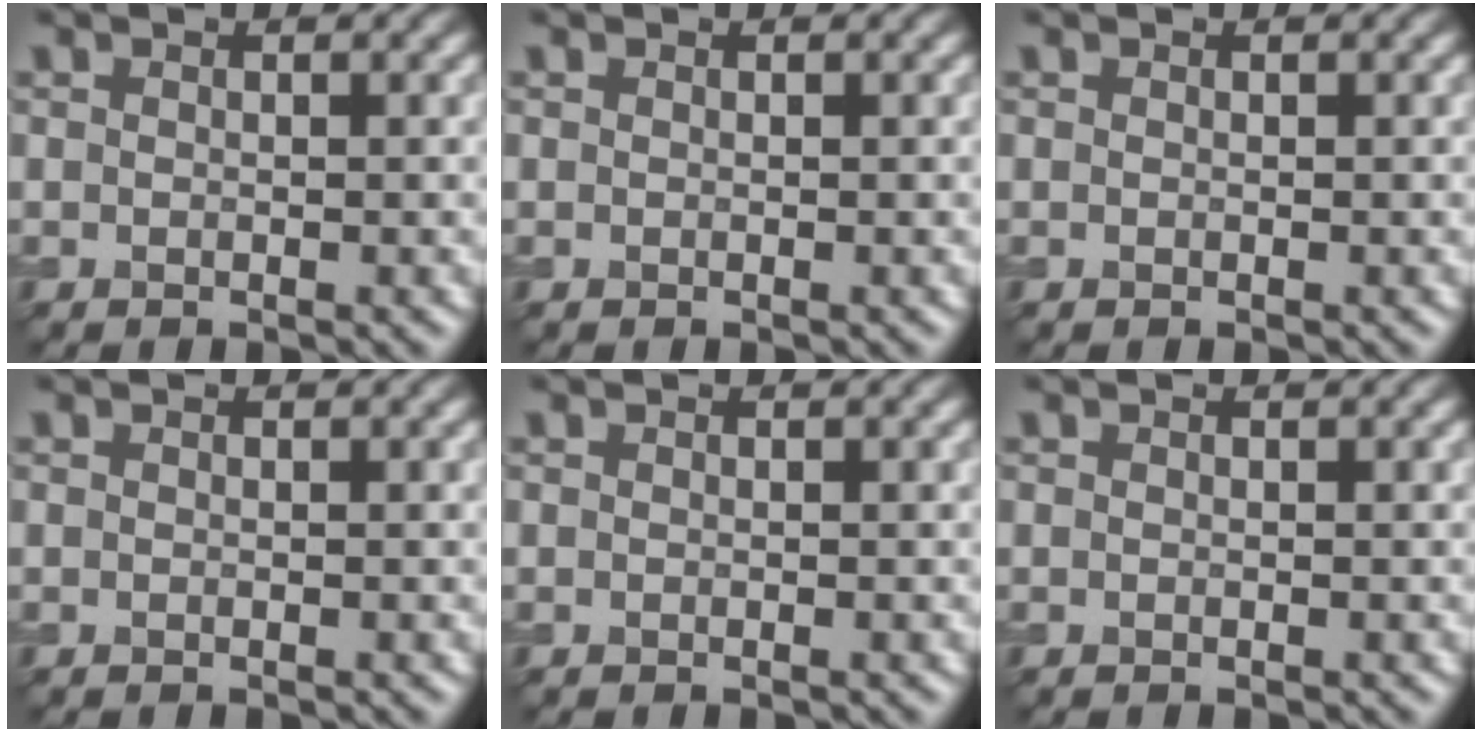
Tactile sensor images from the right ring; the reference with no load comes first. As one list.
[{"total": 0.0}, {"total": 0.0}, {"total": 0.0}, {"total": 0.0}, {"total": 0.0}]